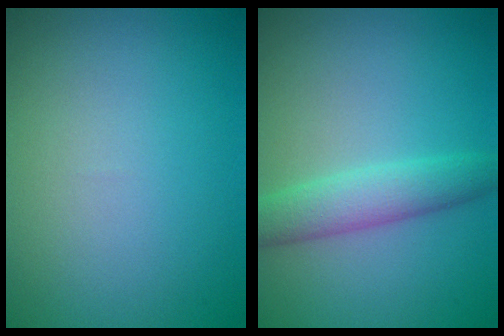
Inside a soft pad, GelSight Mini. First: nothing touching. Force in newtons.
{"total": 3.4, "press": 3.4, "slide": 0.3}